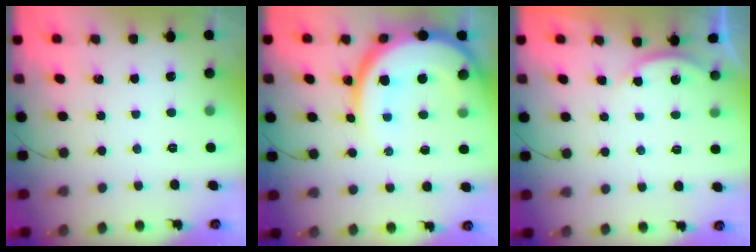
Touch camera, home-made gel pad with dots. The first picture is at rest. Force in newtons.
{"total": 17.4, "press": 17.4, "slide": 1.0}
{"total": 2.2, "press": 2.2, "slide": 0.5}